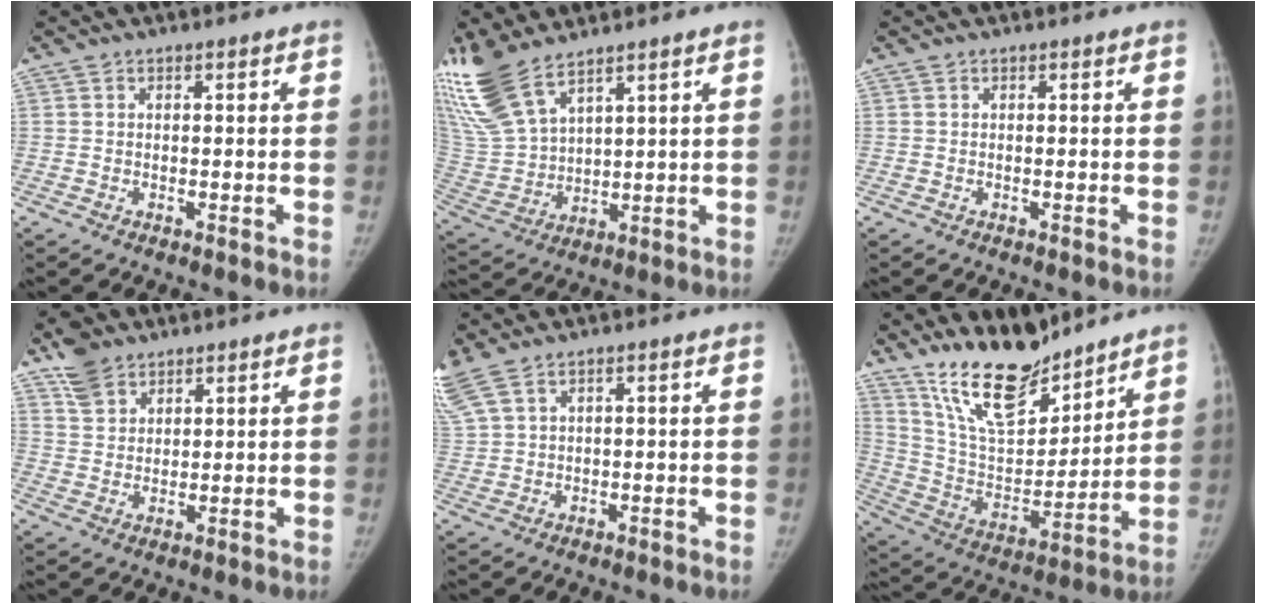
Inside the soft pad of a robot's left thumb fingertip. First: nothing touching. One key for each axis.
{"total": 14.6, "fx": 10.8, "fy": 5.1, "fz": 8.4, "tx": -0.183, "ty": -0.042, "tz": 0.234}
{"total": 0.0}
{"total": 6.5, "fx": 4.7, "fy": 3.8, "fz": 2.2, "tx": -0.025, "ty": -0.018, "tz": 0.097}
{"total": 6.3, "fx": 4.5, "fy": 2.0, "fz": 3.9, "tx": -0.112, "ty": -0.001, "tz": 0.105}
{"total": 18.5, "fx": 14.9, "fy": 6.6, "fz": 8.8, "tx": -0.112, "ty": -0.095, "tz": 0.276}